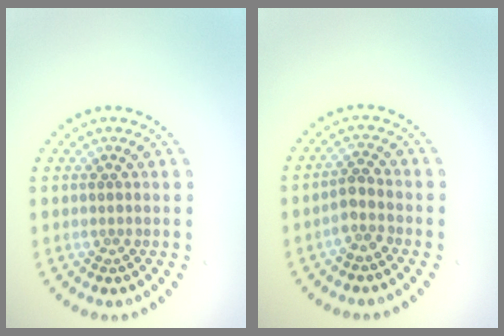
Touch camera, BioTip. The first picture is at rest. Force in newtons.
{"total": 1.9, "press": 1.5, "slide": 1.1}